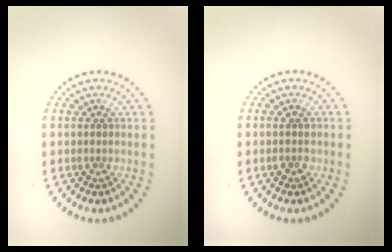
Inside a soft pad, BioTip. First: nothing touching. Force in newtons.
{"total": 1.4, "press": 1.4, "slide": 0.3}